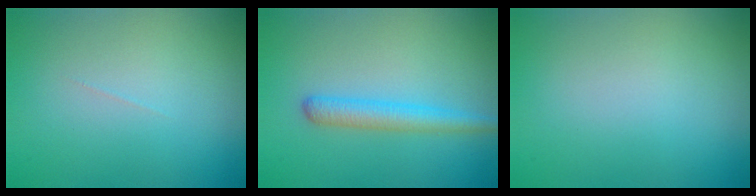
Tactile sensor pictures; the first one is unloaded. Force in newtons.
{"total": 2.8, "press": 2.8, "slide": 0.1}
{"total": 0.0}